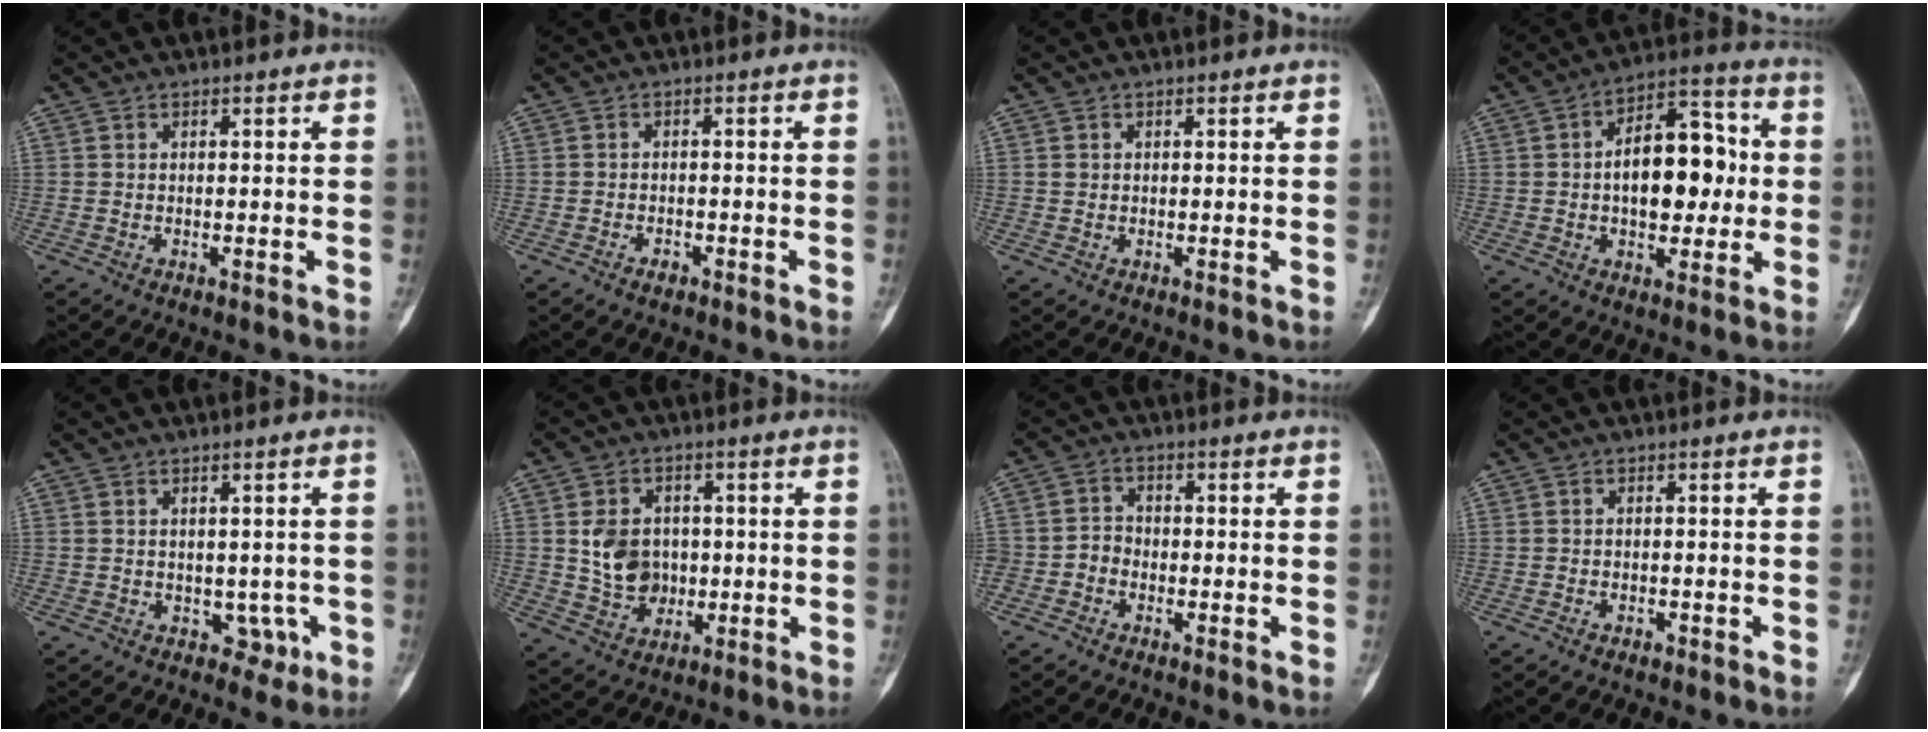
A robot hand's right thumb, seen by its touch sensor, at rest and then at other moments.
{"total": 1.9, "force": [-1.3, 1.1, 0.8], "torque": [-0.009, 0.009, -0.021]}
{"total": 0.7, "force": [0.0, 0.7, 0.2], "torque": [0.006, 0.003, 0.001]}
{"total": 15.3, "force": [0.0, 9.0, 12.4], "torque": [-0.143, 0.032, -0.004]}
{"total": 3.6, "force": [-0.9, 3.0, 1.7], "torque": [0.012, 0.004, -0.005]}
{"total": 9.3, "force": [0.2, 7.8, 5.1], "torque": [-0.052, 0.000, 0.010]}
{"total": 3.6, "force": [-1.7, 2.9, 1.1], "torque": [0.001, 0.018, -0.043]}
{"total": 1.4, "force": [-1.0, 0.9, 0.5], "torque": [-0.005, 0.008, -0.015]}